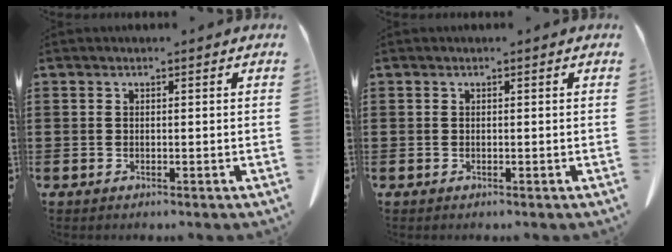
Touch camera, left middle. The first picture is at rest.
{"total": 0.0}